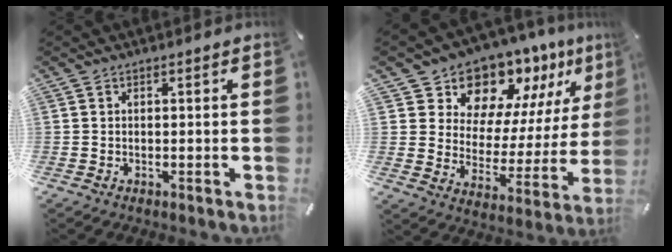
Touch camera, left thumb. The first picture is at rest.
{"total": 13.6, "force": [12.0, 6.3, 0.8], "torque": [-0.020, -0.135, 0.212]}